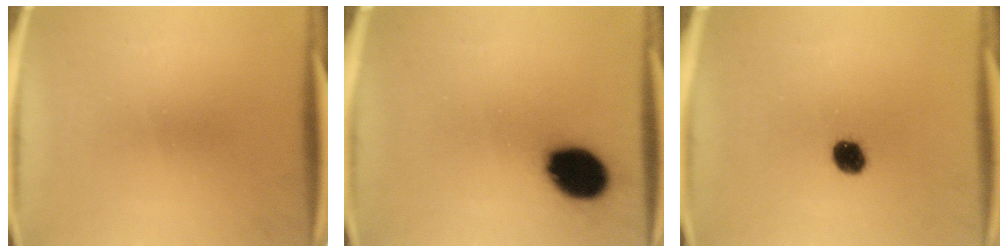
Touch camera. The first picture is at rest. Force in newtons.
{"total": 13.6}
{"total": 4.8}